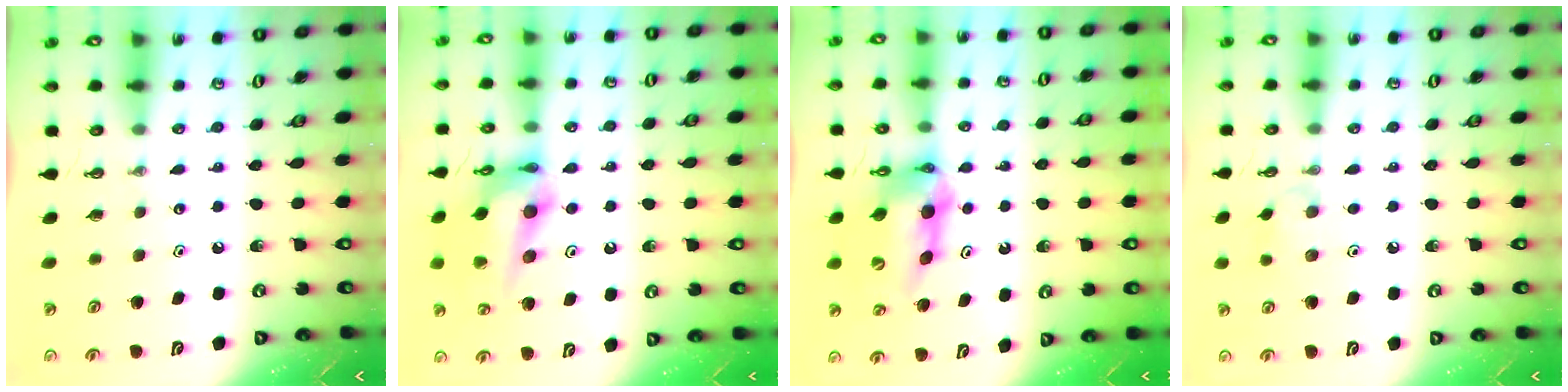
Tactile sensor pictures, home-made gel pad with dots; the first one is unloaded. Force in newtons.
{"total": 17.0, "press": 16.9, "slide": 1.2}
{"total": 11.6, "press": 11.6, "slide": 1.1}
{"total": 6.7, "press": 6.6, "slide": 0.8}